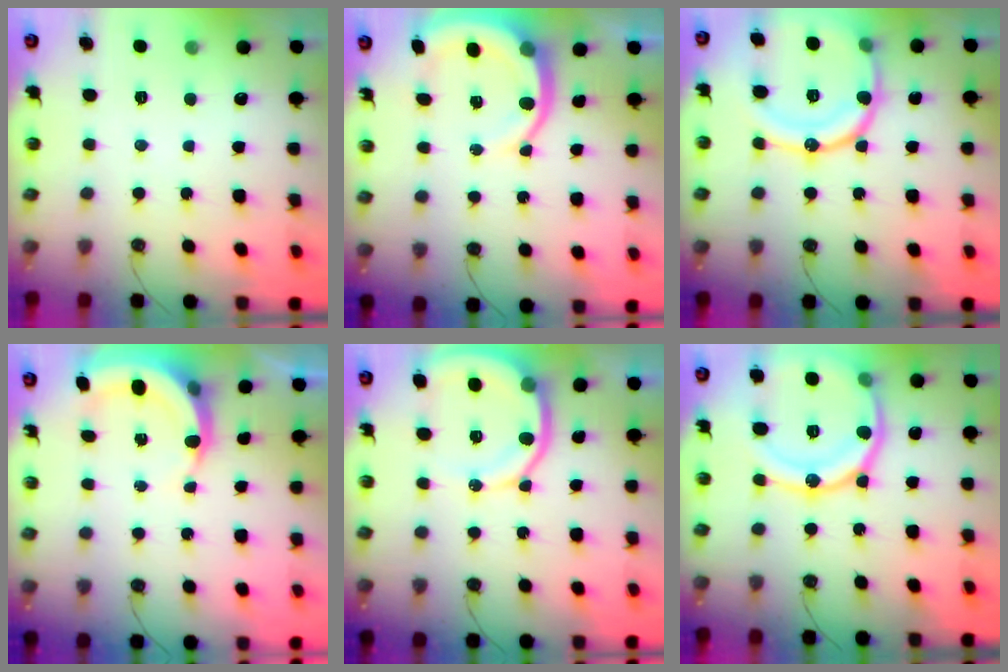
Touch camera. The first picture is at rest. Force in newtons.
{"total": 10.4, "press": 10.3, "slide": 1.2}
{"total": 18.3, "press": 18.3, "slide": 1.1}
{"total": 5.9, "press": 5.9, "slide": 0.4}
{"total": 11.2, "press": 11.1, "slide": 1.4}
{"total": 21.5, "press": 21.4, "slide": 2.0}